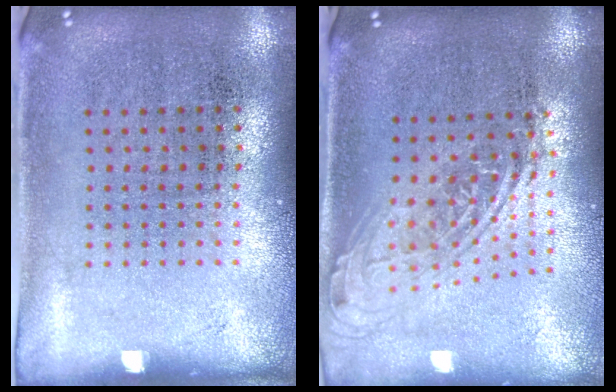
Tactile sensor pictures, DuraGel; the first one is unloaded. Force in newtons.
{"total": 1.9, "press": 1.4, "slide": 1.2}